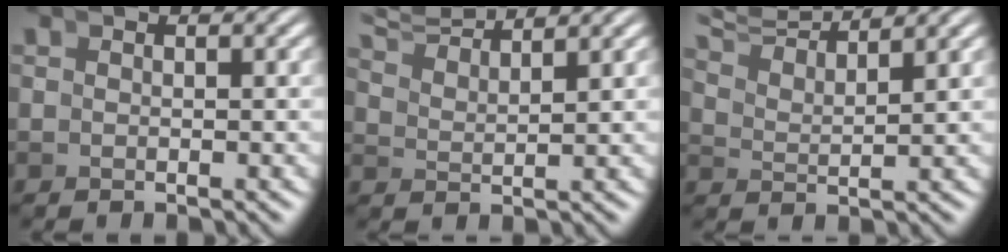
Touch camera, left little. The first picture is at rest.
{"total": 5.5, "force": [5.2, 0.5, 1.8], "torque": [-0.027, 0.017, 0.089]}
{"total": 5.5, "force": [5.0, 1.0, 2.1], "torque": [-0.040, 0.013, 0.083]}